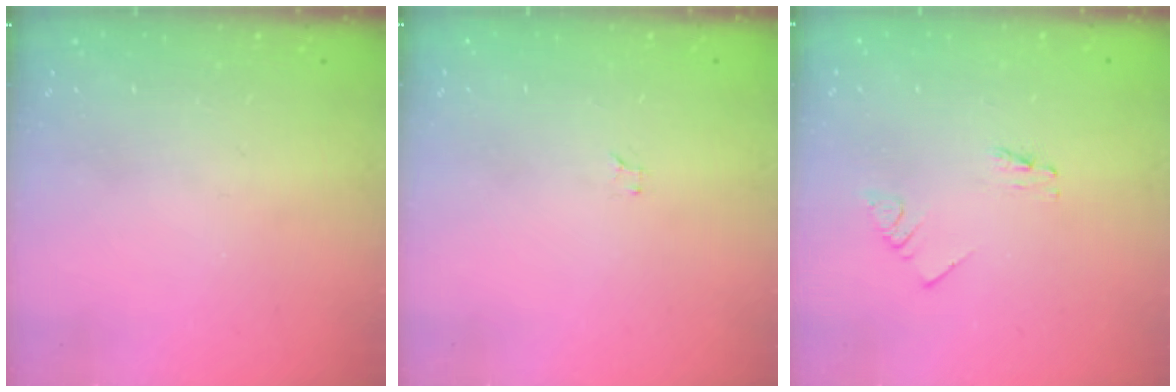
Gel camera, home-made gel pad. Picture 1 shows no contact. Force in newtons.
{"total": 0.6, "press": 0.6, "slide": 0.1}
{"total": 0.6, "press": 0.6, "slide": 0.1}